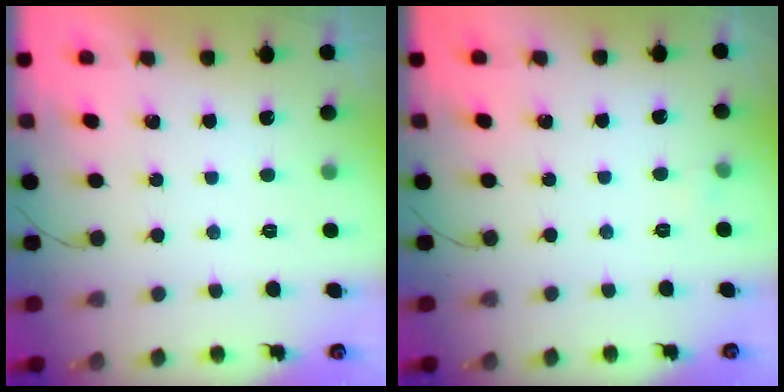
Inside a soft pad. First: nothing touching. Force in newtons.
{"total": 2.5, "press": 2.3, "slide": 1.1}